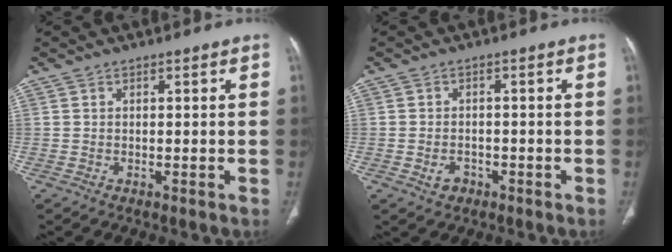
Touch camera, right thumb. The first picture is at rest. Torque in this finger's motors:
{"motor_torque": [-0.27, 0.14, -0.23, -0.05, -0.05]}